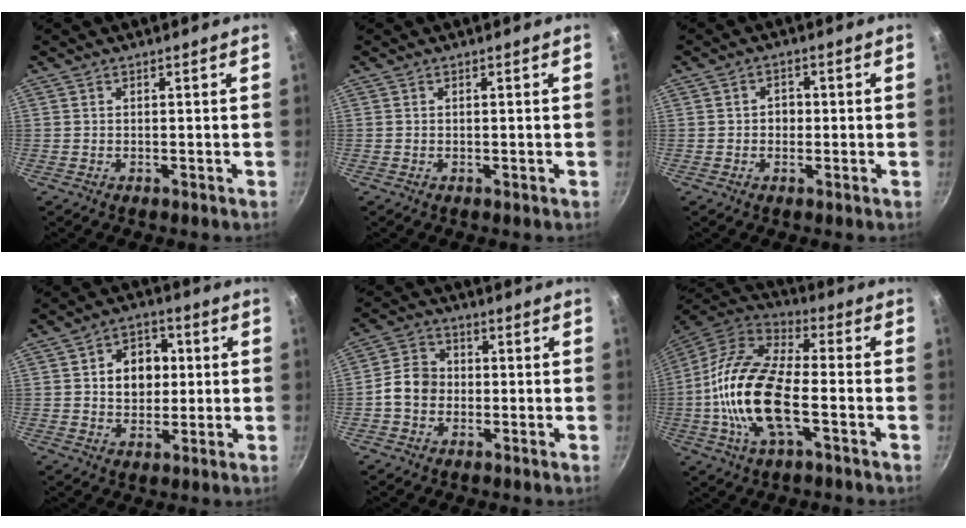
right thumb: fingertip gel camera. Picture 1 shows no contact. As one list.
[{"total": 0.0}, {"total": 2.9, "force": [-0.1, 2.5, 1.5], "torque": [-0.006, 0.004, -0.005]}, {"total": 9.8, "force": [1.5, 7.6, 6.0], "torque": [-0.051, 0.008, 0.017]}, {"total": 6.8, "force": [-1.1, 5.7, 3.5], "torque": [-0.037, 0.021, -0.034]}, {"total": 19.5, "force": [-3.8, 8.9, 16.9], "torque": [-0.322, 0.031, -0.086]}]